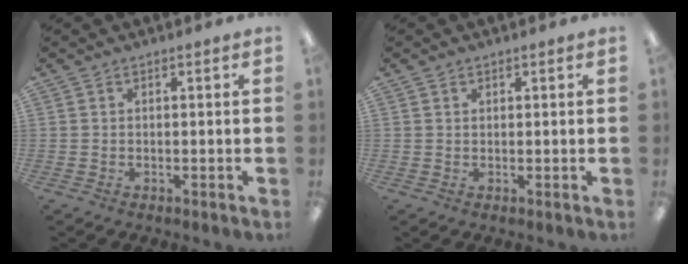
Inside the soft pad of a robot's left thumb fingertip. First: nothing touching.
{"total": 0.8, "force": [0.5, 0.6, 0.3], "torque": [-0.006, 0.003, 0.009]}